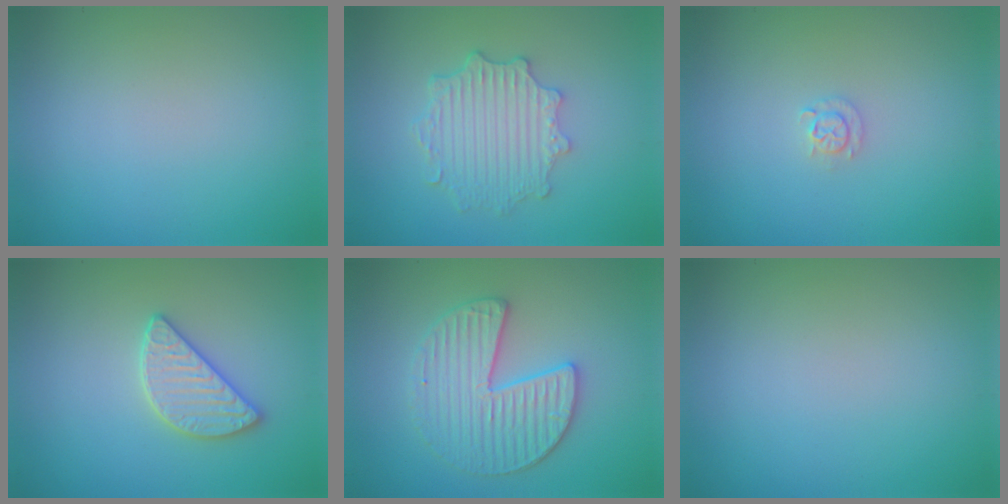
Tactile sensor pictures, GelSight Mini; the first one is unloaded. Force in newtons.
{"total": 4.5, "press": 3.6, "slide": 2.7}
{"total": 1.1, "press": 1.1, "slide": 0.2}
{"total": 2.8, "press": 2.8, "slide": 0.5}
{"total": 4.3, "press": 4.3, "slide": 0.6}
{"total": 0.0}